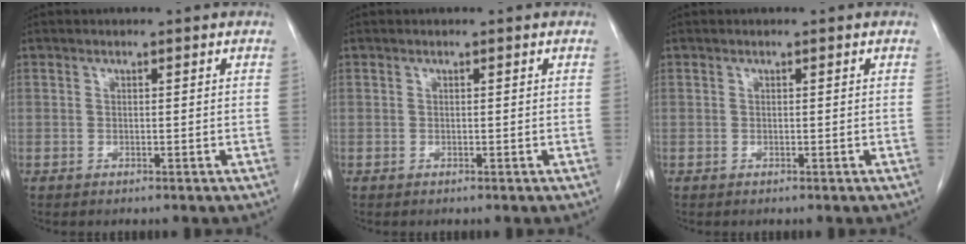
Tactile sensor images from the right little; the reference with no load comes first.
{"total": 0.0}
{"total": 0.0}